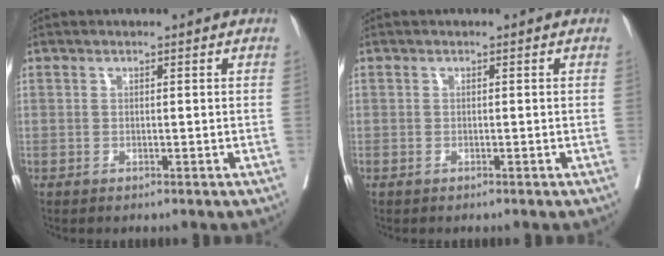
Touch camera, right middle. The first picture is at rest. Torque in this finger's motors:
{"motor_torque": [0.04, -0.73, -0.25, -0.07]}